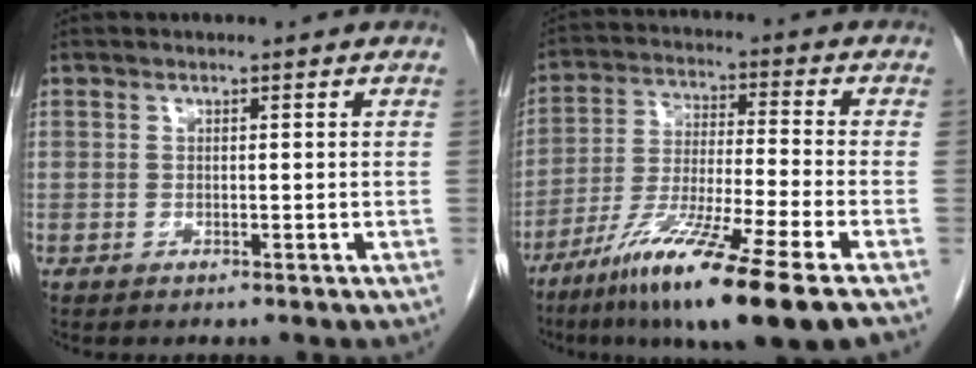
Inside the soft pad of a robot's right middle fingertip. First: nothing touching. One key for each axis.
{"total": 15.9, "fx": -10.0, "fy": -0.9, "fz": 12.3, "tx": -0.231, "ty": -0.055, "tz": -0.180}